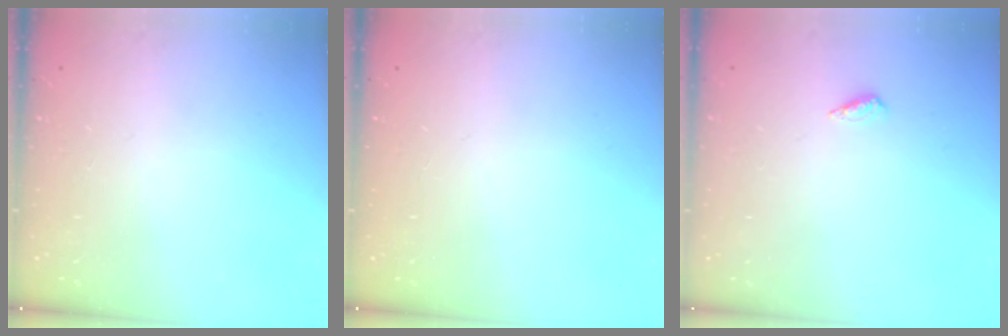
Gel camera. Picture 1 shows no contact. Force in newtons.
{"total": 0.0}
{"total": 2.6, "press": 2.2, "slide": 1.3}